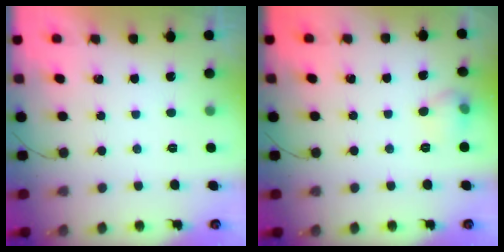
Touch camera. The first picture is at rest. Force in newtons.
{"total": 6.7, "press": 5.8, "slide": 3.4}